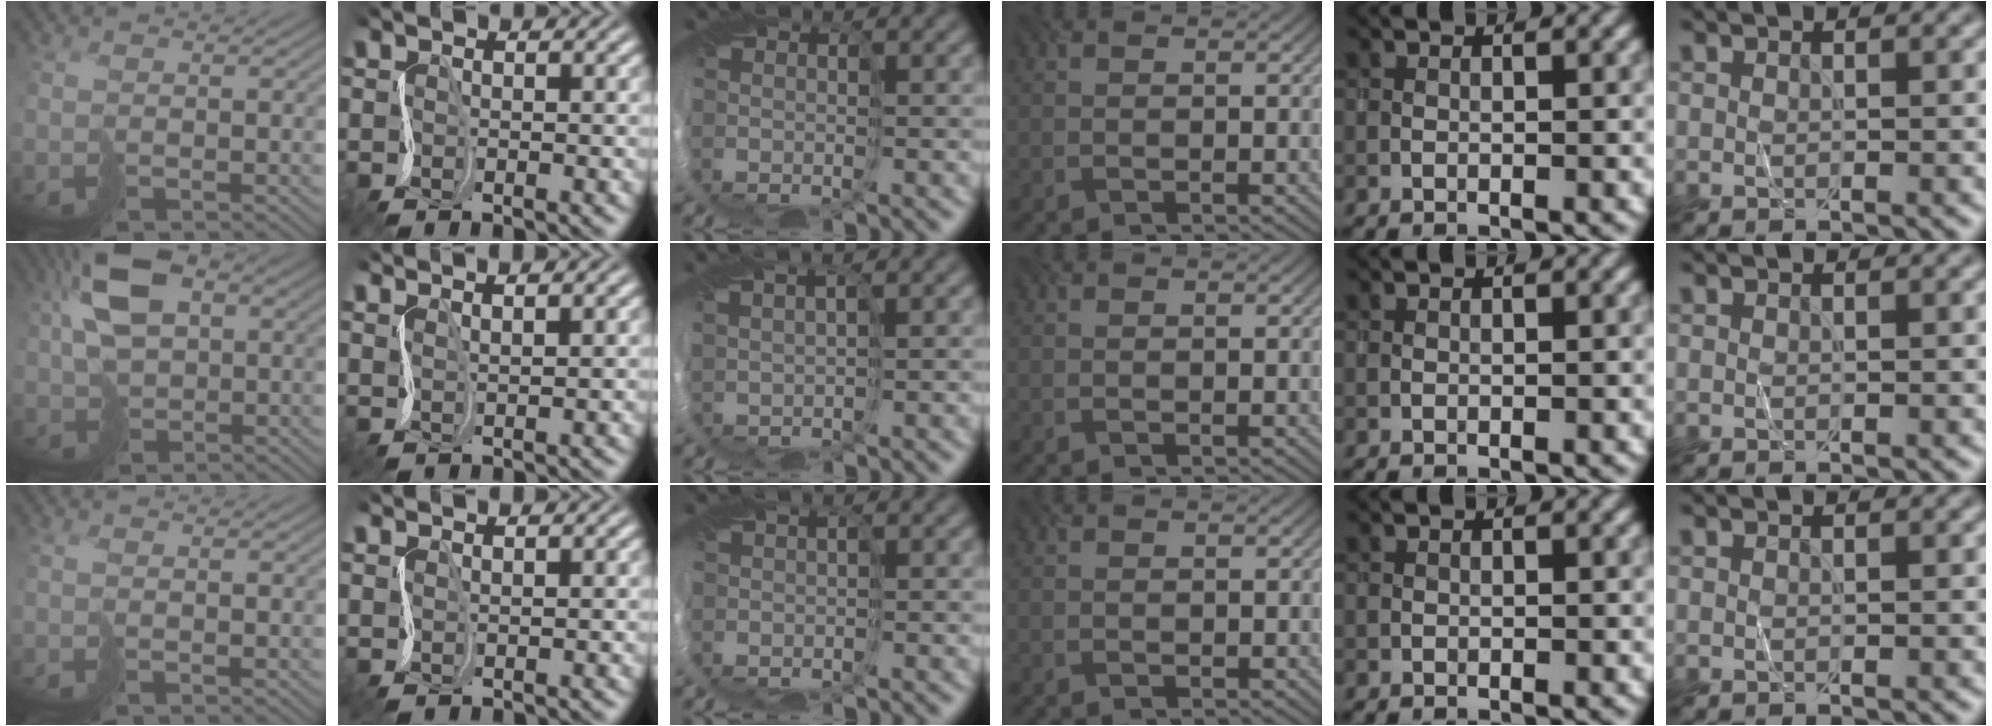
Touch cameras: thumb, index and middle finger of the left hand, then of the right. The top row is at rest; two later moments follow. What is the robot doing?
{"motion": "cut", "object": "receipt paper"}